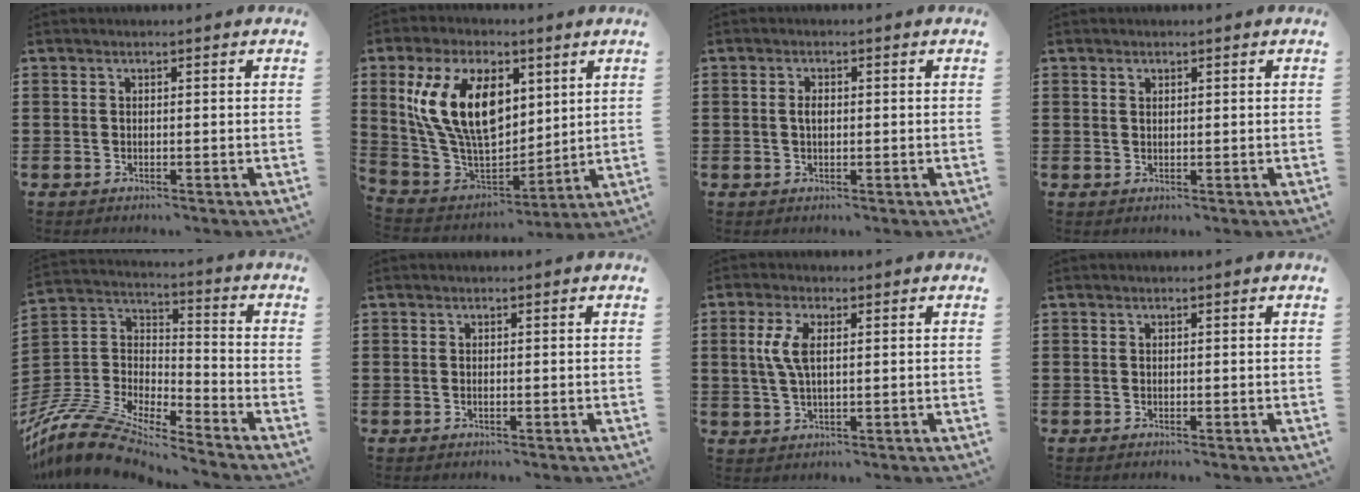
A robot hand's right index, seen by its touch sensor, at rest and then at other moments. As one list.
[{"total": 14.6, "force": [4.9, 8.5, 10.9], "torque": [-0.258, 0.014, 0.090]}, {"total": 1.7, "force": [0.1, 0.8, 1.5], "torque": [-0.030, 0.006, -0.001]}, {"total": 0.7, "force": [0.5, 0.5, 0.3], "torque": [-0.007, 0.003, 0.010]}, {"total": 10.8, "force": [-10.2, 1.7, 3.3], "torque": [-0.098, 0.001, -0.214]}, {"total": 0.0}, {"total": 4.8, "force": [1.1, 1.9, 4.3], "torque": [-0.103, 0.002, 0.012]}, {"total": 0.0}]